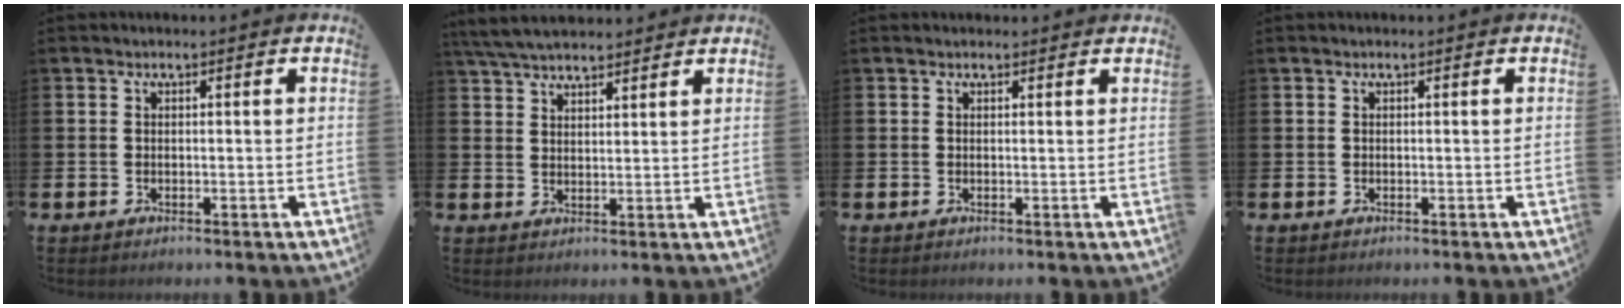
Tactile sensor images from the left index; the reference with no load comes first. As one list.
[{"total": 5.3, "force": [5.0, 1.0, 1.3], "torque": [-0.041, -0.015, 0.093]}, {"total": 0.5, "force": [0.5, 0.1, 0.1], "torque": [0.013, -0.004, 0.006]}, {"total": 0.0}]